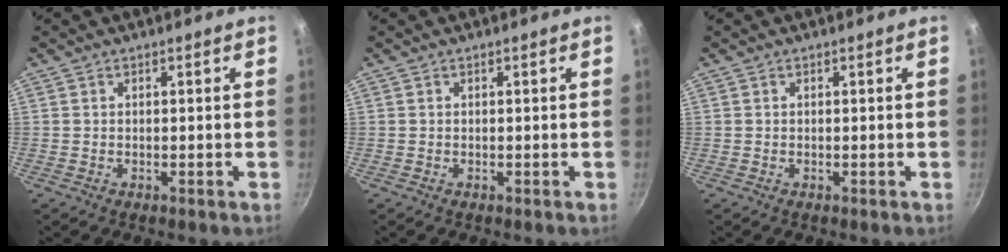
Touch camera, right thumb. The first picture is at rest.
{"total": 0.0}
{"total": 0.0}